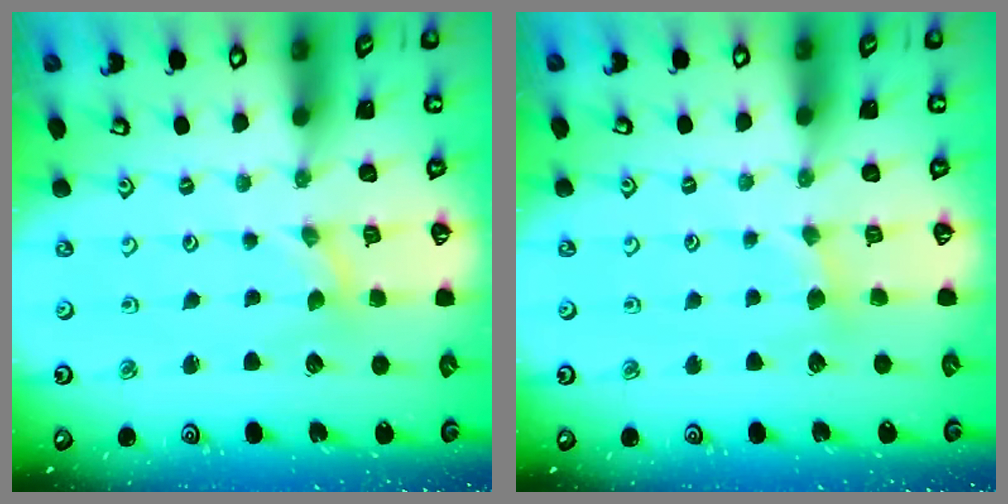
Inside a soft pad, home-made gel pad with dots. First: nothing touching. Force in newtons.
{"total": 2.1, "press": 2.0, "slide": 0.4}